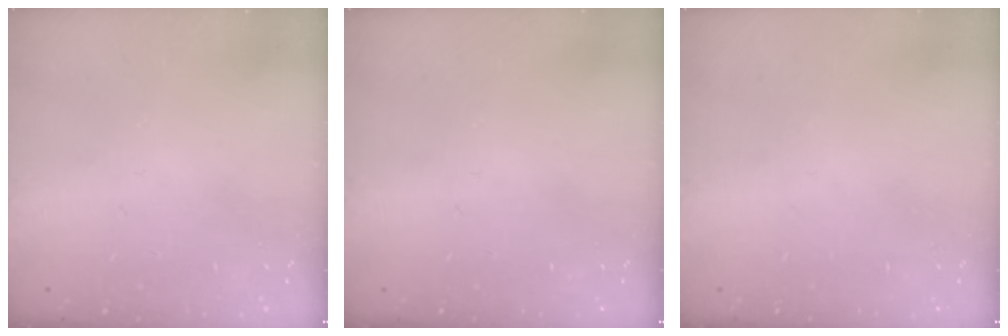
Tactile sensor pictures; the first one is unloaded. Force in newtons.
{"total": 0.0}
{"total": 0.0}